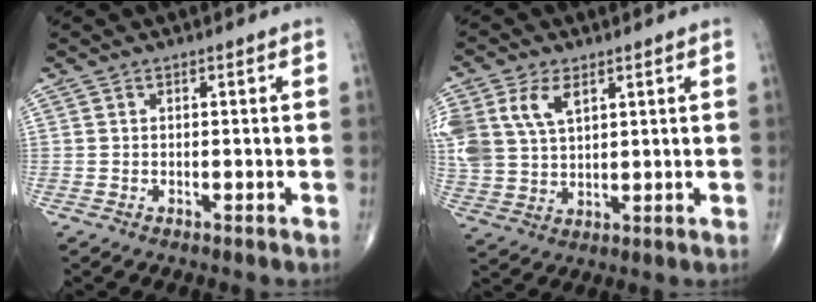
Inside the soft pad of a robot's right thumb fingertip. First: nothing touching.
{"total": 12.1, "force": [4.9, 7.6, 8.0], "torque": [-0.187, -0.004, 0.104]}